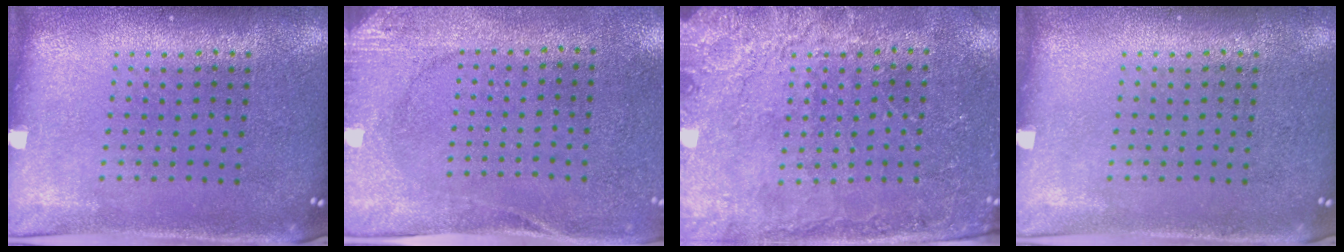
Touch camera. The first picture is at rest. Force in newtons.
{"total": 2.7, "press": 2.1, "slide": 1.7}
{"total": 2.5, "press": 2.4, "slide": 0.5}
{"total": 0.0}